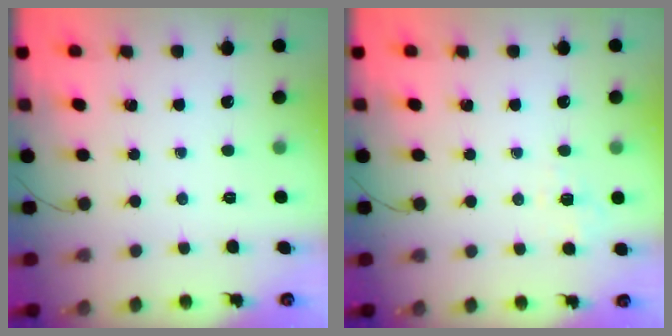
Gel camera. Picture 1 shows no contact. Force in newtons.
{"total": 2.1, "press": 1.1, "slide": 1.9}